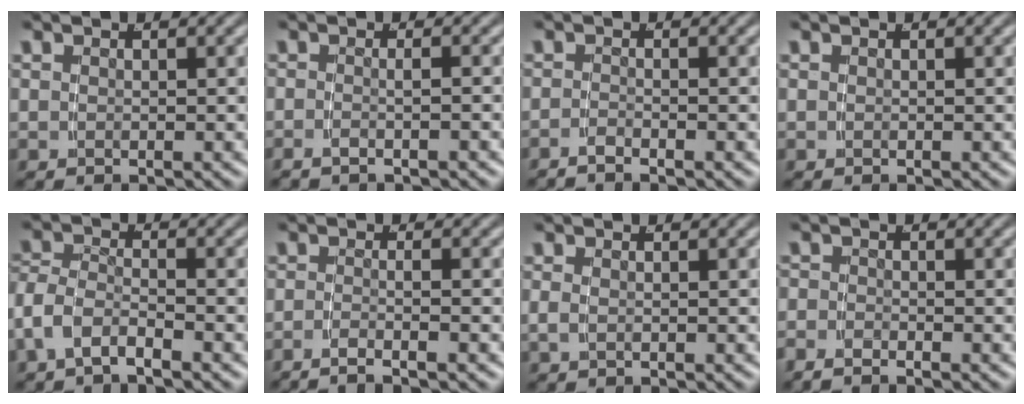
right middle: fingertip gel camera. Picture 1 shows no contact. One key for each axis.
{"total": 1.7, "fx": -1.5, "fy": 0.1, "fz": 0.7, "tx": -0.018, "ty": -0.003, "tz": -0.023}
{"total": 1.5, "fx": -1.4, "fy": -0.3, "fz": 0.4, "tx": -0.010, "ty": -0.005, "tz": -0.025}
{"total": 0.0}
{"total": 3.8, "fx": -2.1, "fy": 2.6, "fz": 1.8, "tx": -0.055, "ty": -0.023, "tz": -0.030}
{"total": 2.7, "fx": -2.3, "fy": -0.3, "fz": 1.4, "tx": -0.030, "ty": -0.005, "tz": -0.036}
{"total": 0.7, "fx": -0.2, "fy": 0.0, "fz": 0.6, "tx": -0.020, "ty": -0.009, "tz": 0.005}
{"total": 1.3, "fx": -1.2, "fy": 0.4, "fz": 0.2, "tx": -0.008, "ty": -0.009, "tz": -0.023}